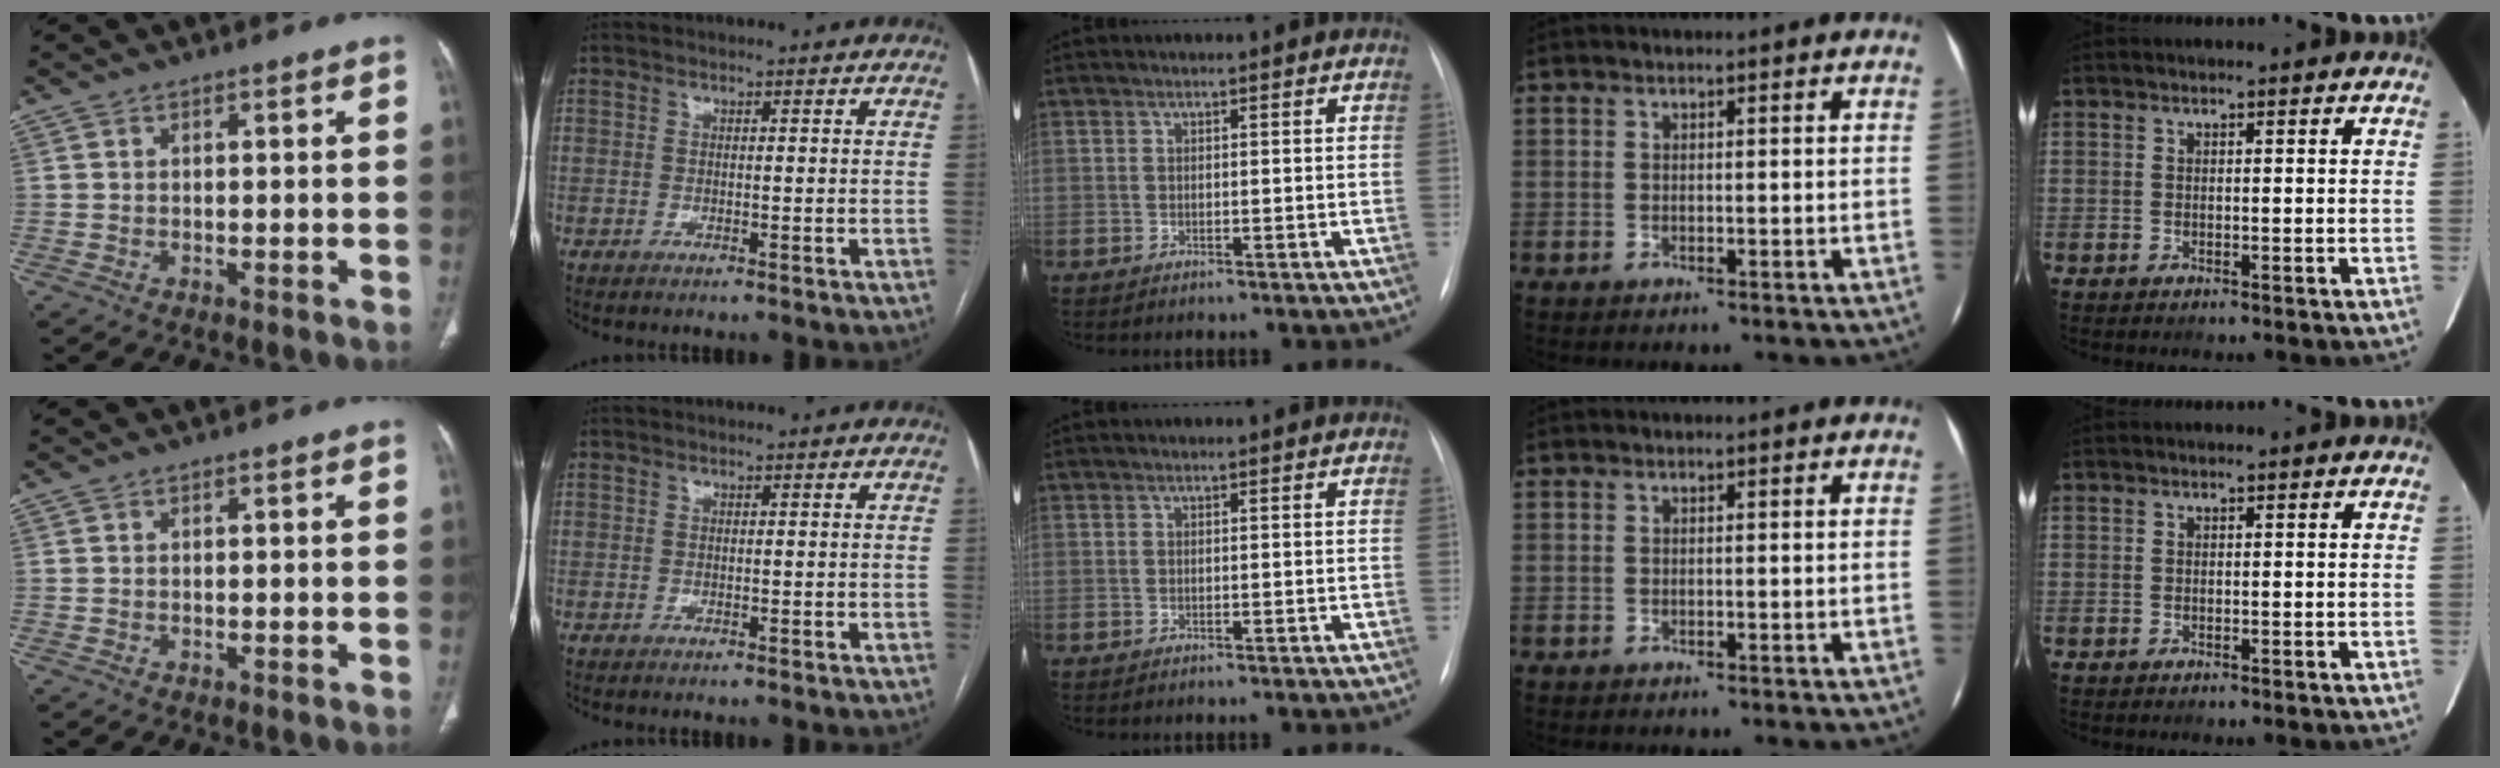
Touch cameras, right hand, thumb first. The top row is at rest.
{}